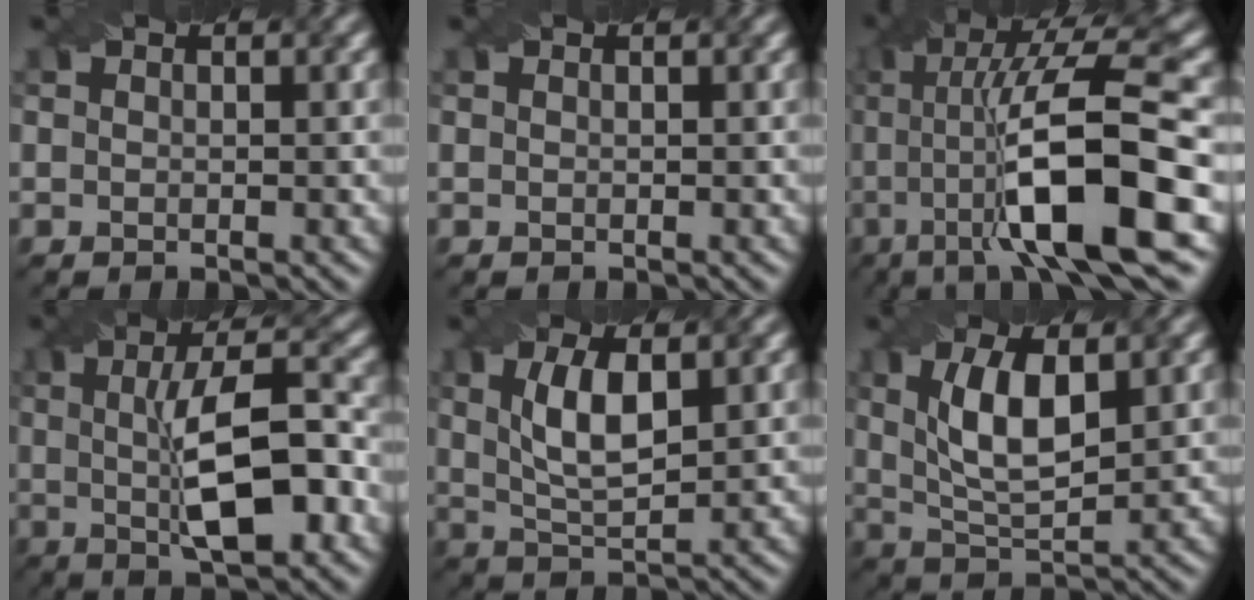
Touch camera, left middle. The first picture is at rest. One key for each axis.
{"total": 0.0}
{"total": 13.1, "fx": -1.9, "fy": 2.7, "fz": 12.7, "tx": -0.192, "ty": 0.013, "tz": -0.033}
{"total": 8.7, "fx": -0.2, "fy": 2.5, "fz": 8.3, "tx": -0.127, "ty": 0.007, "tz": -0.006}
{"total": 5.2, "fx": 1.5, "fy": 2.0, "fz": 4.6, "tx": -0.098, "ty": 0.001, "tz": 0.030}
{"total": 6.4, "fx": 1.7, "fy": 2.5, "fz": 5.6, "tx": -0.112, "ty": 0.002, "tz": 0.035}